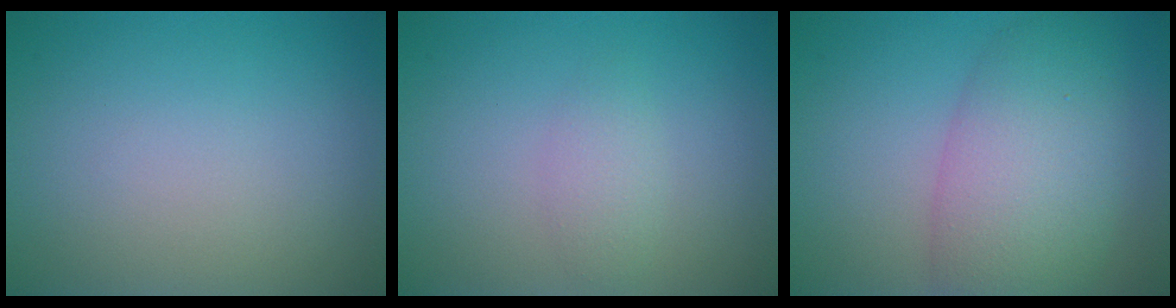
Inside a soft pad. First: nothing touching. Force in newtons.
{"total": 1.6, "press": 1.6, "slide": 0.1}
{"total": 7.4, "press": 7.4, "slide": 0.3}